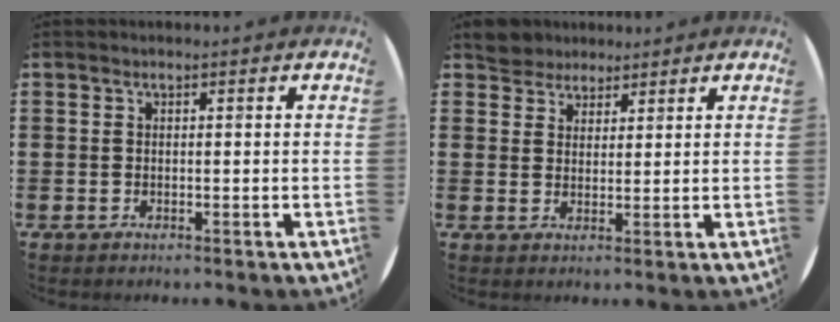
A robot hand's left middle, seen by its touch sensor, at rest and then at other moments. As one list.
[{"total": 4.0, "force": [3.7, 1.5, -0.2], "torque": [-0.009, -0.001, 0.073]}]